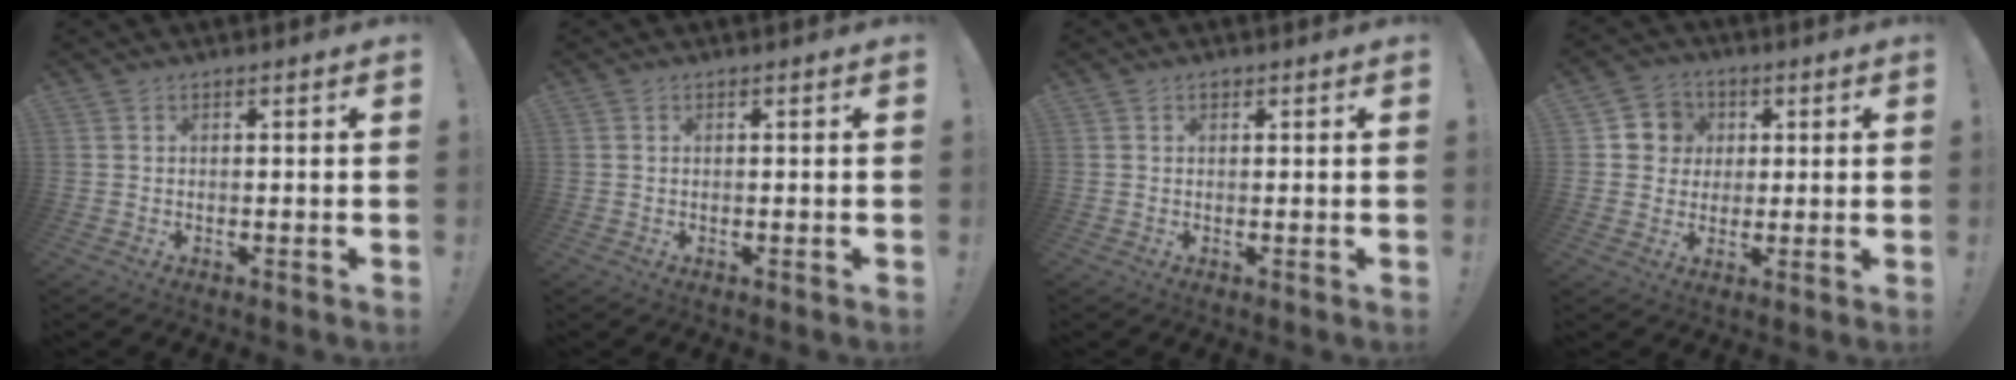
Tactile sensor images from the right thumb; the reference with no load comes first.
{"total": 0.0}
{"total": 0.6, "force": [0.3, 0.5, 0.1], "torque": [0.000, 0.001, 0.005]}
{"total": 7.7, "force": [0.8, 7.5, 1.4], "torque": [-0.012, 0.001, 0.019]}